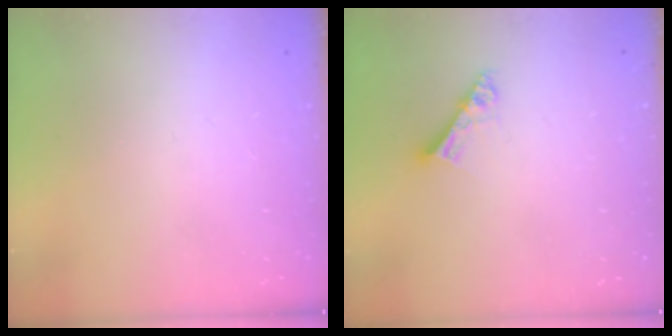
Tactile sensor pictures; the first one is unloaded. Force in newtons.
{"total": 5.2, "press": 5.2, "slide": 0.1}